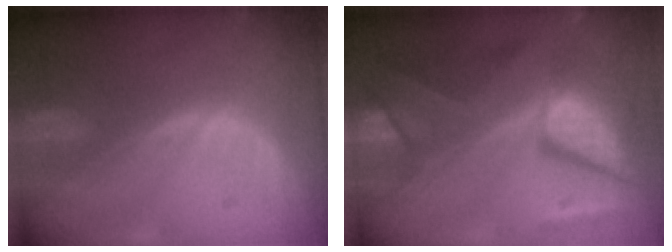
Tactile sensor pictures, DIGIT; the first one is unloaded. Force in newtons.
{"total": 11.9, "press": 11.8, "slide": 1.1}